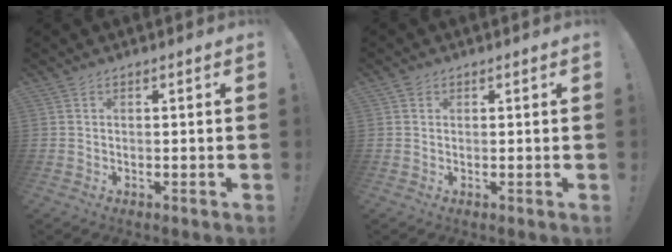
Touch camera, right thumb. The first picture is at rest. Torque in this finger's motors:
{"motor_torque": [-0.21, 0.40, -0.01, -0.04, 0.03]}